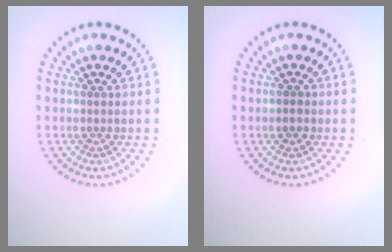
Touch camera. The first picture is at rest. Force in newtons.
{"total": 1.1, "press": 1.1, "slide": 0.2}